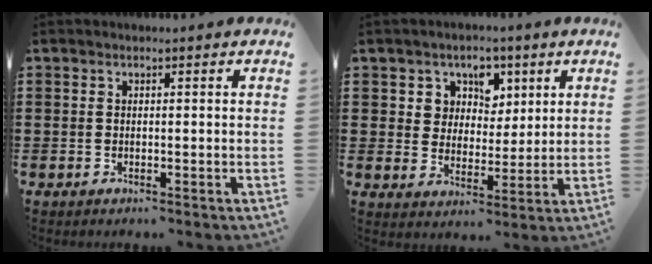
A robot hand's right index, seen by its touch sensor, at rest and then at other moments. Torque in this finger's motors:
{"motor_torque": [0.07, -0.05, 0.20, 0.04]}